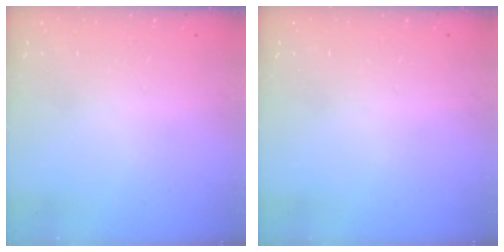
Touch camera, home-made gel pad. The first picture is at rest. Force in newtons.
{"total": 0.0}